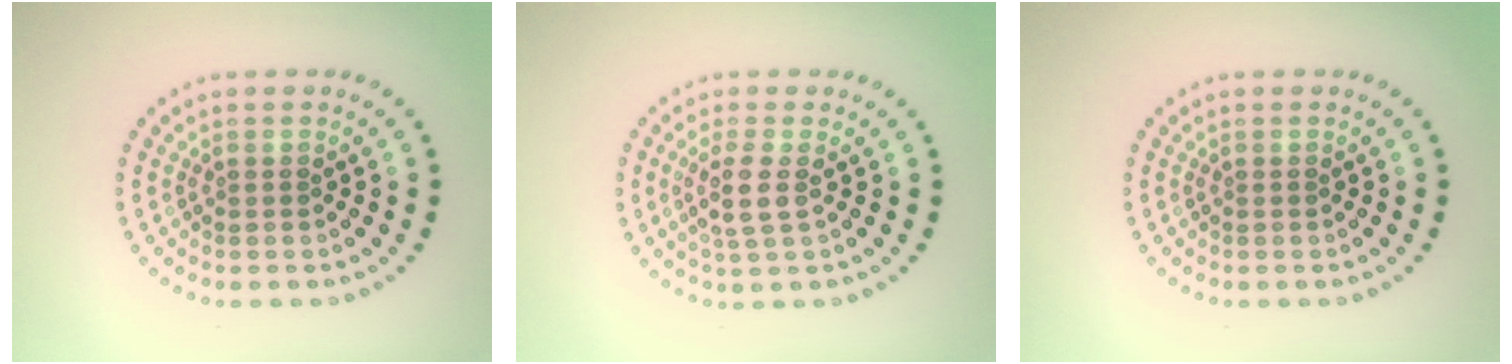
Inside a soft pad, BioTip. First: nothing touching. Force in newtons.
{"total": 2.4, "press": 2.0, "slide": 1.4}
{"total": 0.0}